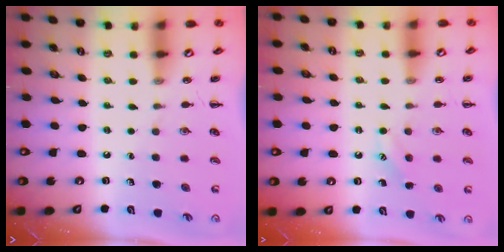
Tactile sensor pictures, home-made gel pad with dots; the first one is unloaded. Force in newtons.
{"total": 4.4, "press": 4.3, "slide": 0.9}